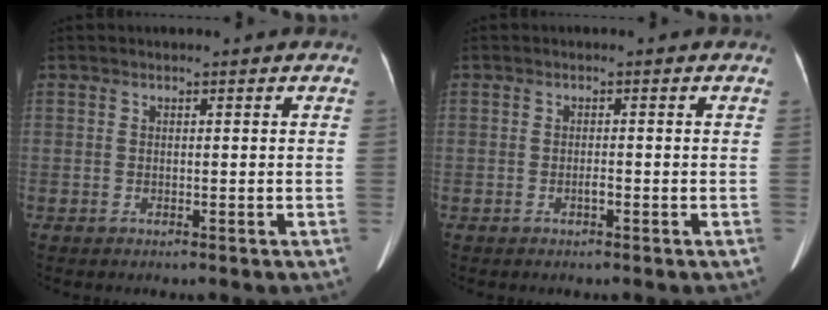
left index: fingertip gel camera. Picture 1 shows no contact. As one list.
[{"total": 0.8, "force": [-0.5, 0.1, 0.6], "torque": [-0.013, 0.001, -0.007]}]